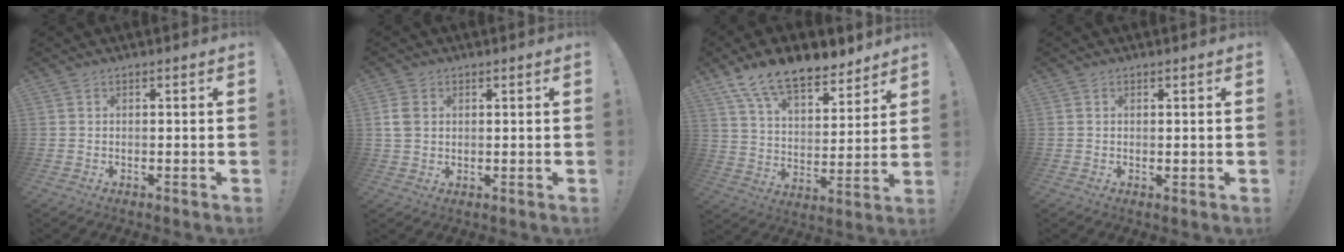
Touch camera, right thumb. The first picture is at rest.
{"total": 5.2, "force": [1.3, 3.8, 3.3], "torque": [-0.066, 0.001, 0.023]}
{"total": 15.3, "force": [11.7, 6.7, 7.2], "torque": [-0.128, -0.081, 0.212]}
{"total": 0.7, "force": [0.3, 0.6, 0.2], "torque": [0.002, -0.001, 0.005]}